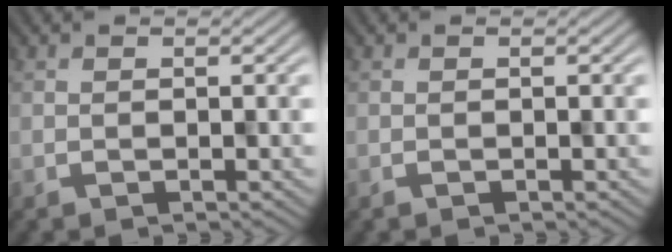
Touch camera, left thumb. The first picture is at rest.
{"total": 0.0}